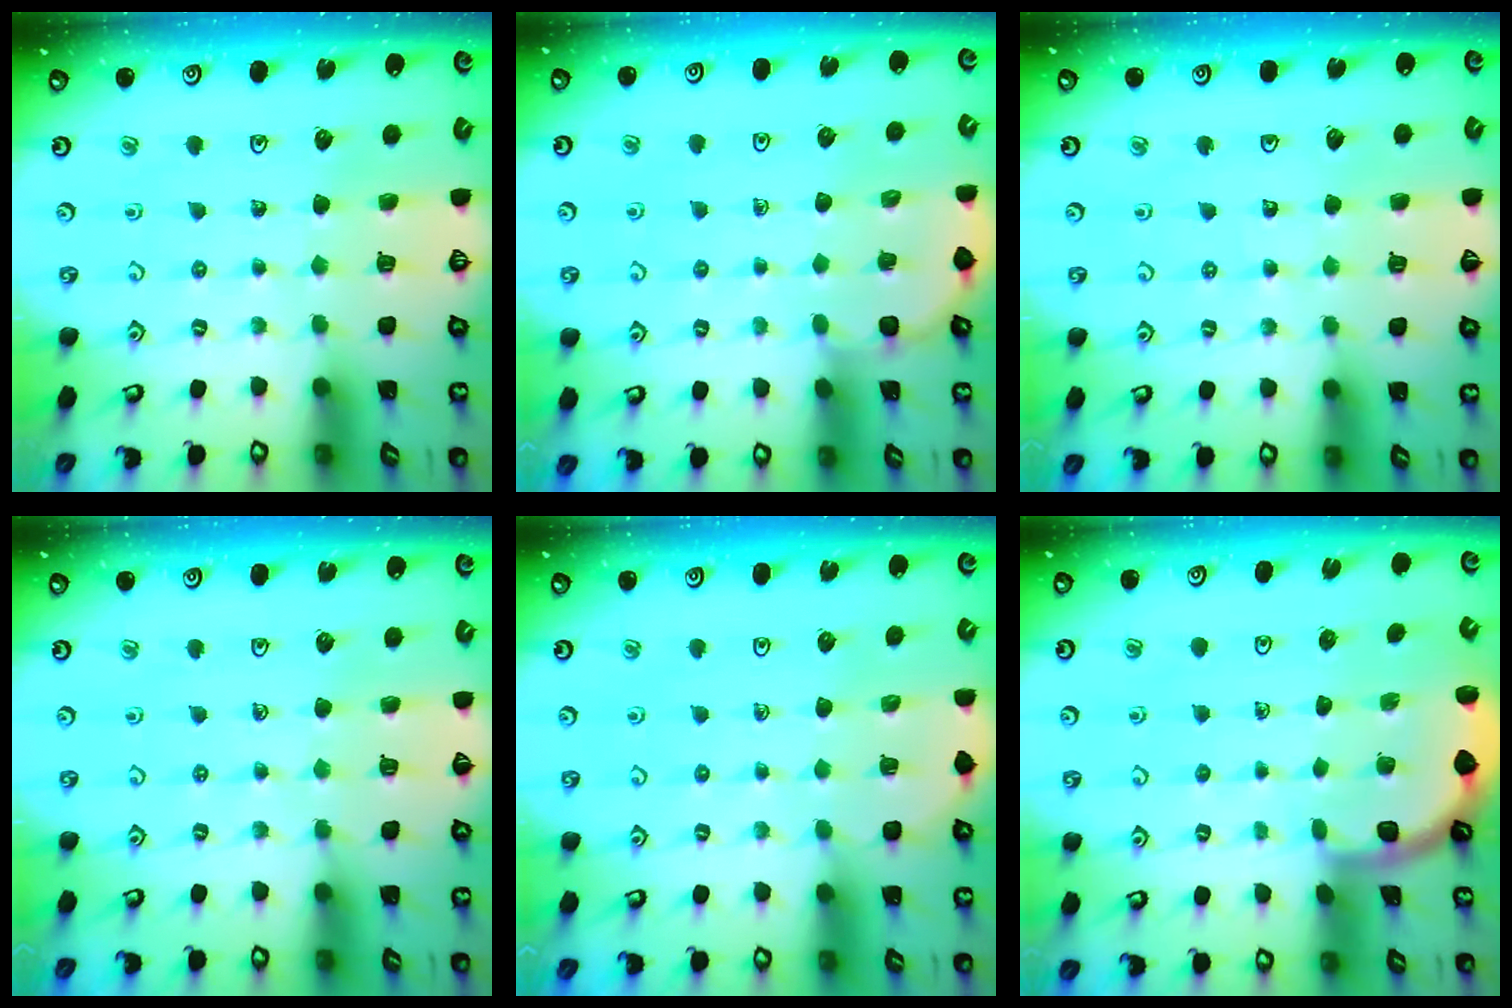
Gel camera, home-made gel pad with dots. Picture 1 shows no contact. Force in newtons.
{"total": 2.9, "press": 2.9, "slide": 0.3}
{"total": 2.9, "press": 2.9, "slide": 0.3}
{"total": 5.0, "press": 4.8, "slide": 1.3}
{"total": 3.8, "press": 3.6, "slide": 1.5}
{"total": 1.9, "press": 1.9, "slide": 0.0}